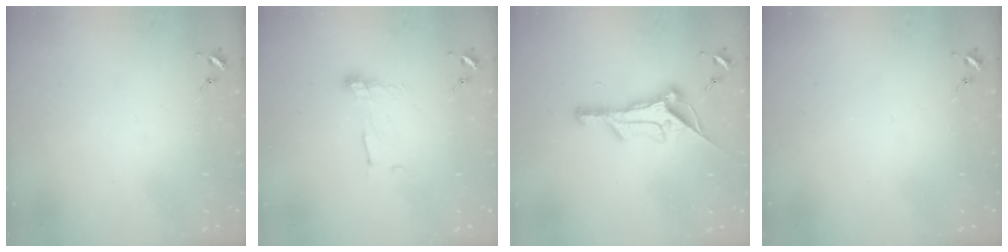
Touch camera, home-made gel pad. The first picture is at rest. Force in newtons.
{"total": 7.0, "press": 7.0, "slide": 0.2}
{"total": 14.0, "press": 14.0, "slide": 0.6}
{"total": 0.0}